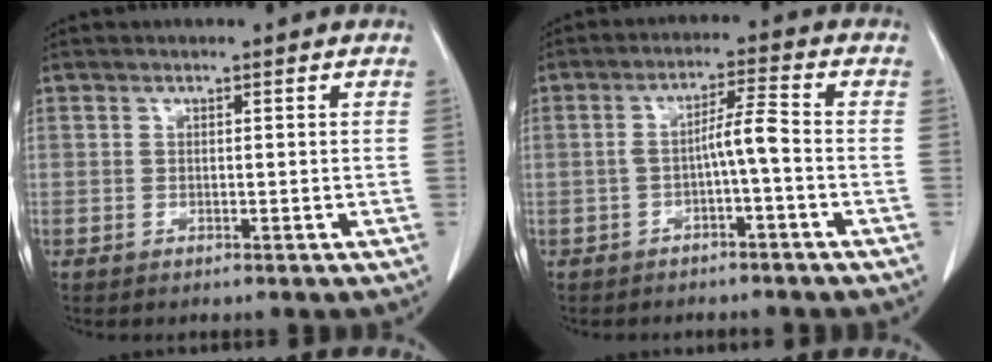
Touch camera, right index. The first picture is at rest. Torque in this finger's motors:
{"motor_torque": [0.61, -0.32, 0.40, 0.09]}